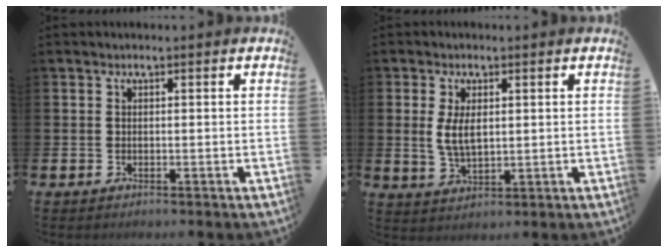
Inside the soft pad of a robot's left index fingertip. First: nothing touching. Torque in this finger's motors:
{"motor_torque": [1.14, -0.13, 0.59, 0.20]}